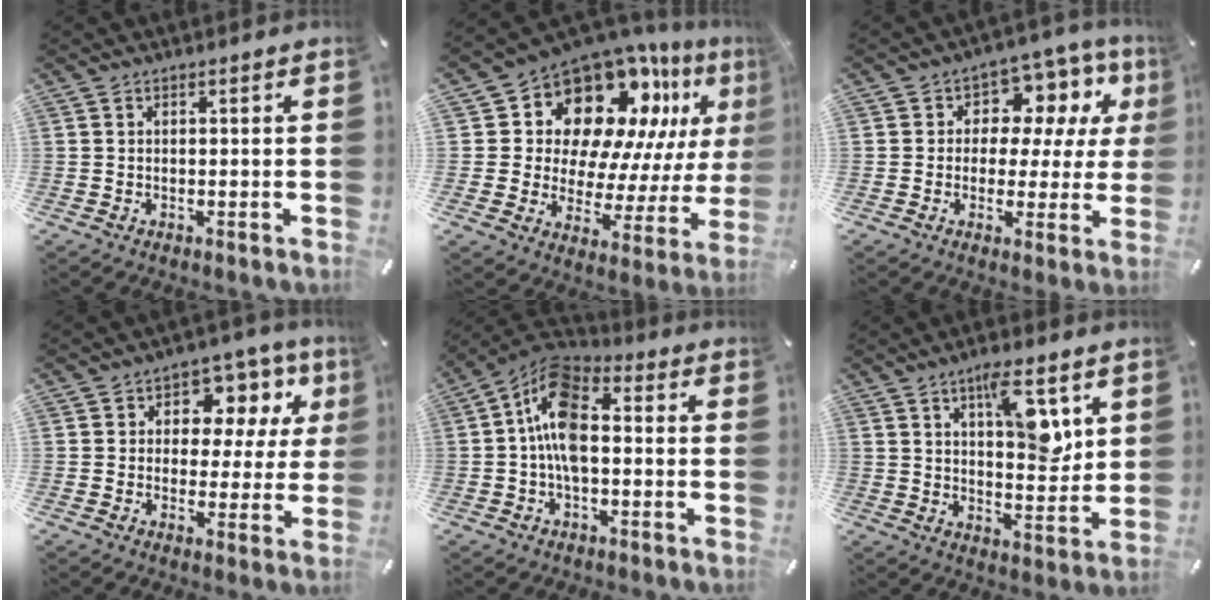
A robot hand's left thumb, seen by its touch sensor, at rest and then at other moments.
{"total": 16.5, "force": [11.3, 9.9, 6.8], "torque": [-0.108, -0.112, 0.198]}
{"total": 9.5, "force": [2.9, 7.5, 5.1], "torque": [-0.070, -0.022, 0.053]}
{"total": 10.1, "force": [3.3, 7.5, 5.9], "torque": [-0.078, -0.018, 0.056]}
{"total": 12.0, "force": [-0.5, 6.8, 9.9], "torque": [-0.211, -0.002, -0.010]}
{"total": 12.0, "force": [5.5, 5.0, 9.4], "torque": [-0.126, -0.030, 0.089]}